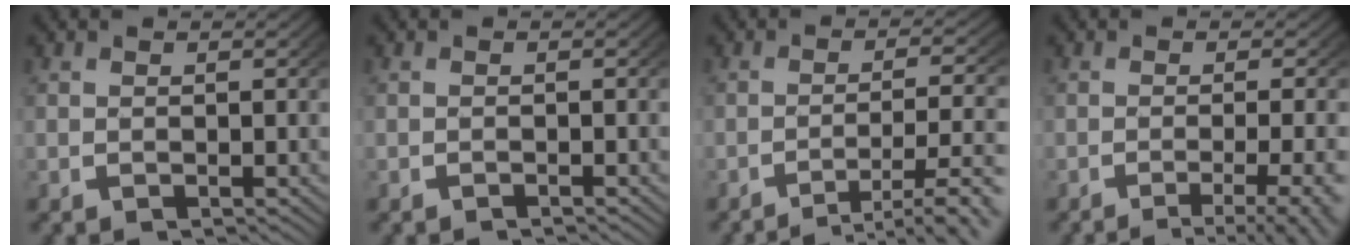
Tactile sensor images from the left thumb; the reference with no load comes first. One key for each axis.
{"total": 0.6, "fx": -0.6, "fy": 0.1, "fz": 0.1, "tx": -0.001, "ty": -0.001, "tz": -0.011}
{"total": 6.2, "fx": -3.6, "fy": 2.5, "fz": 4.3, "tx": -0.071, "ty": -0.012, "tz": -0.048}
{"total": 6.9, "fx": -5.1, "fy": 2.2, "fz": 4.1, "tx": -0.060, "ty": -0.015, "tz": -0.070}